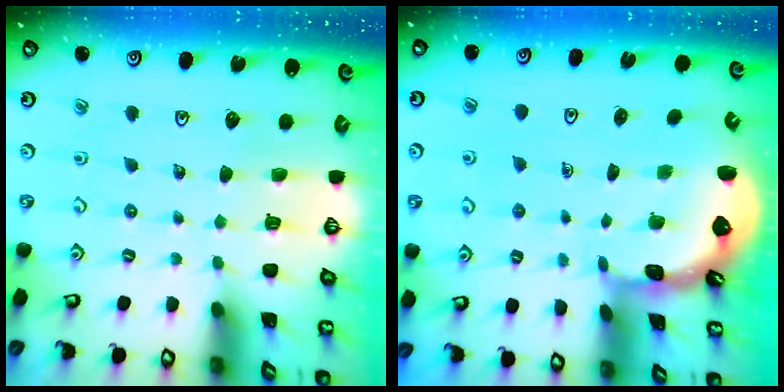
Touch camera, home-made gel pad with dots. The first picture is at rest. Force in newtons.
{"total": 1.3, "press": 1.2, "slide": 0.1}